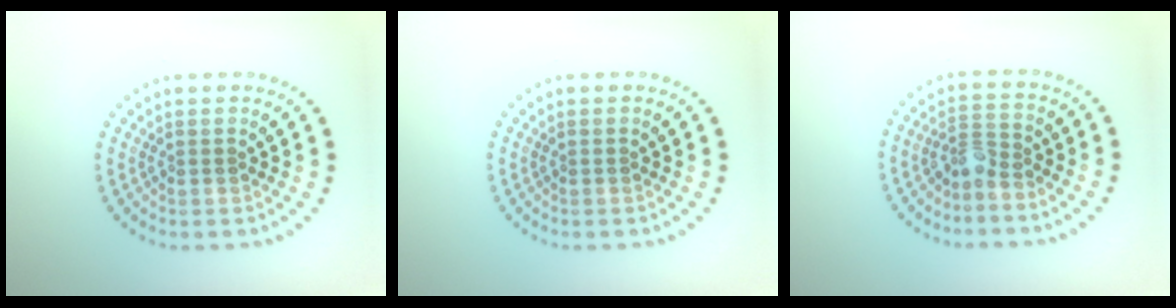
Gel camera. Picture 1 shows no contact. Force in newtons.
{"total": 0.0}
{"total": 2.1, "press": 1.5, "slide": 1.4}